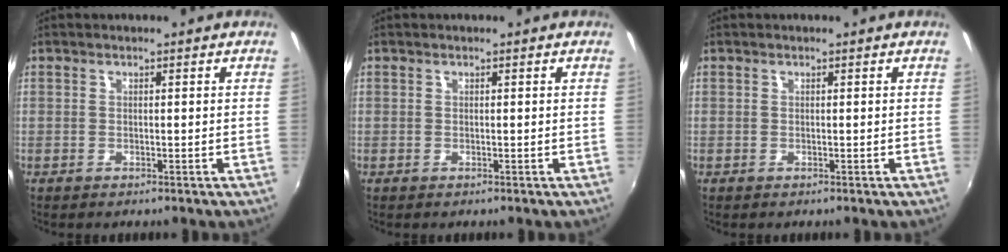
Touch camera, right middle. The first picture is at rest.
{"total": 0.0}
{"total": 0.0}